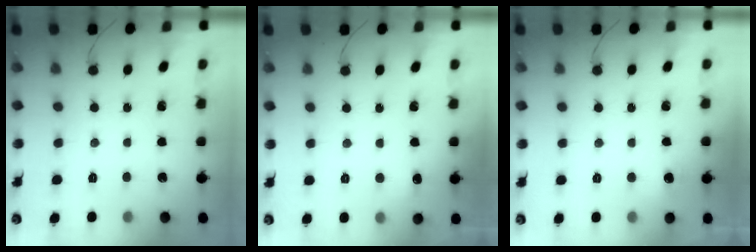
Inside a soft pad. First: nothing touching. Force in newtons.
{"total": 4.6, "press": 4.4, "slide": 1.2}
{"total": 4.0, "press": 3.7, "slide": 1.6}